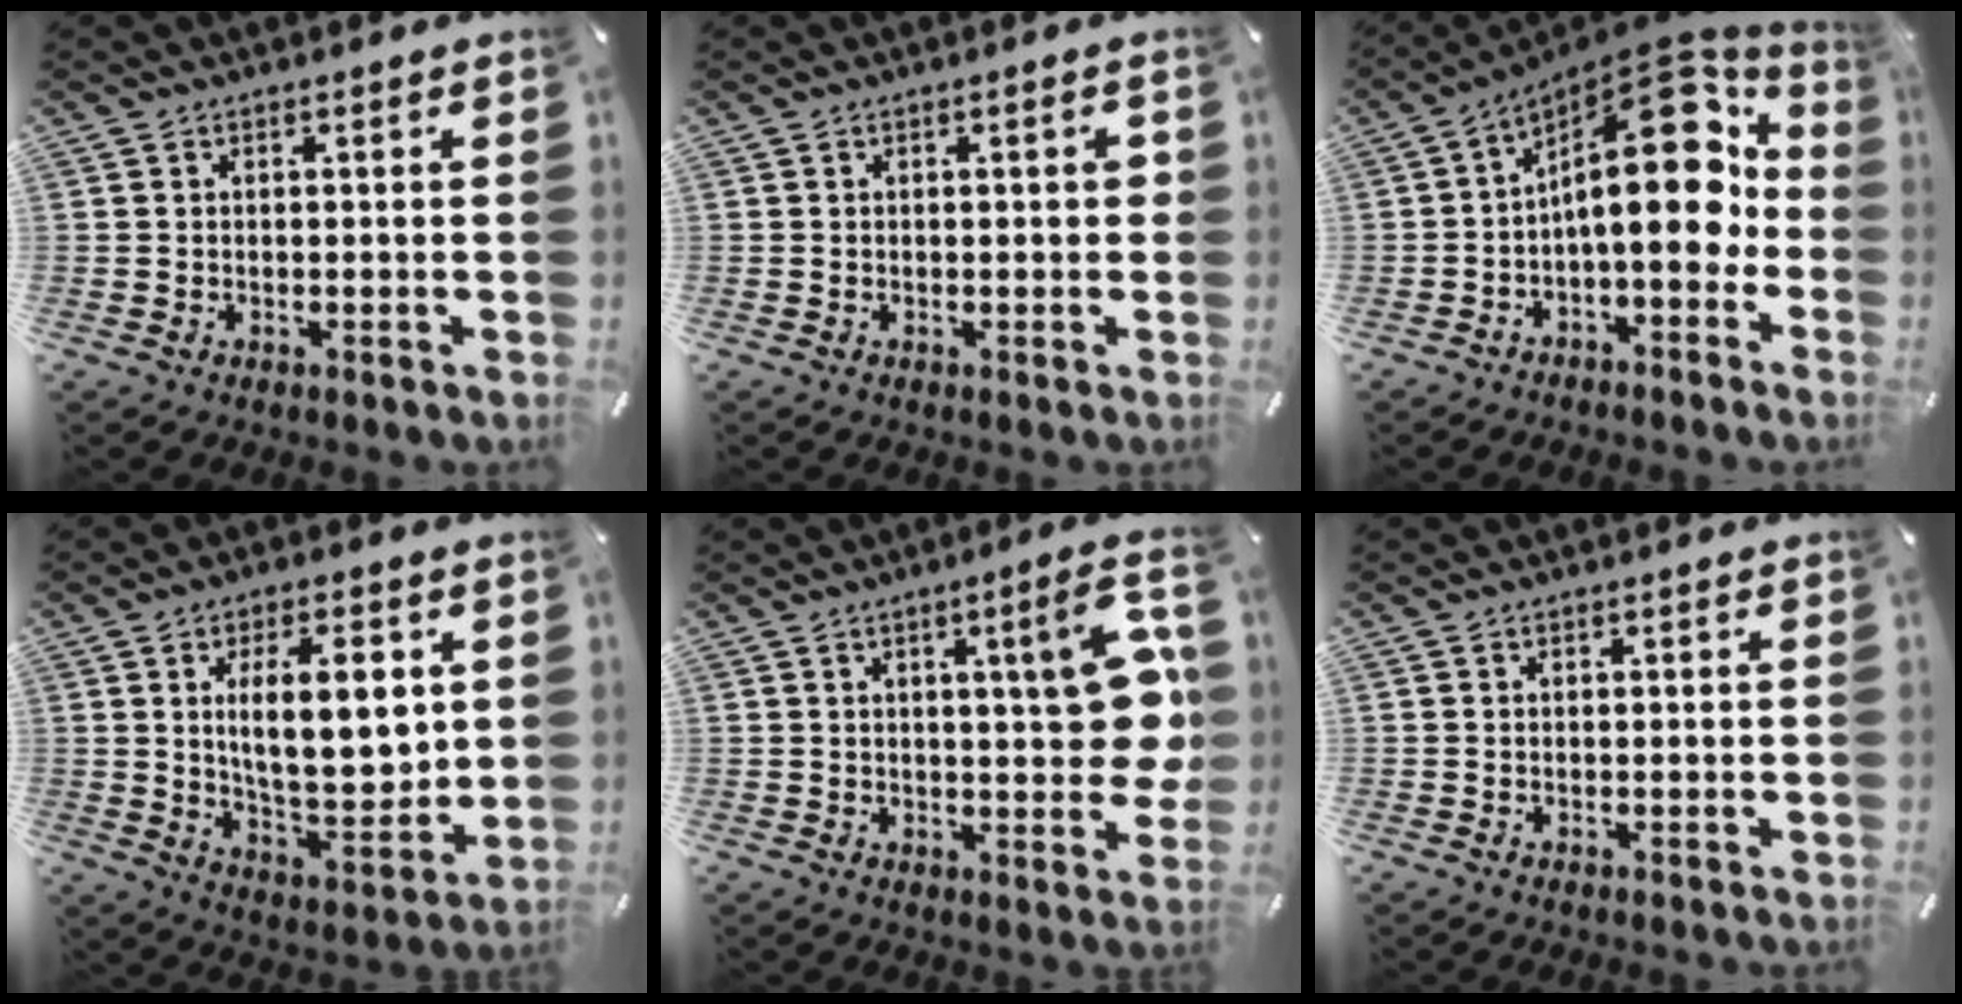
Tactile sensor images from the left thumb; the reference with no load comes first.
{"total": 2.1, "force": [0.2, 0.8, 2.0], "torque": [-0.021, -0.001, -0.002]}
{"total": 19.5, "force": [3.6, 9.4, 16.7], "torque": [-0.247, -0.048, 0.056]}
{"total": 14.2, "force": [3.8, 6.4, 12.1], "torque": [-0.188, -0.014, 0.058]}
{"total": 14.5, "force": [2.7, 4.2, 13.6], "torque": [-0.164, -0.015, 0.036]}
{"total": 0.0}